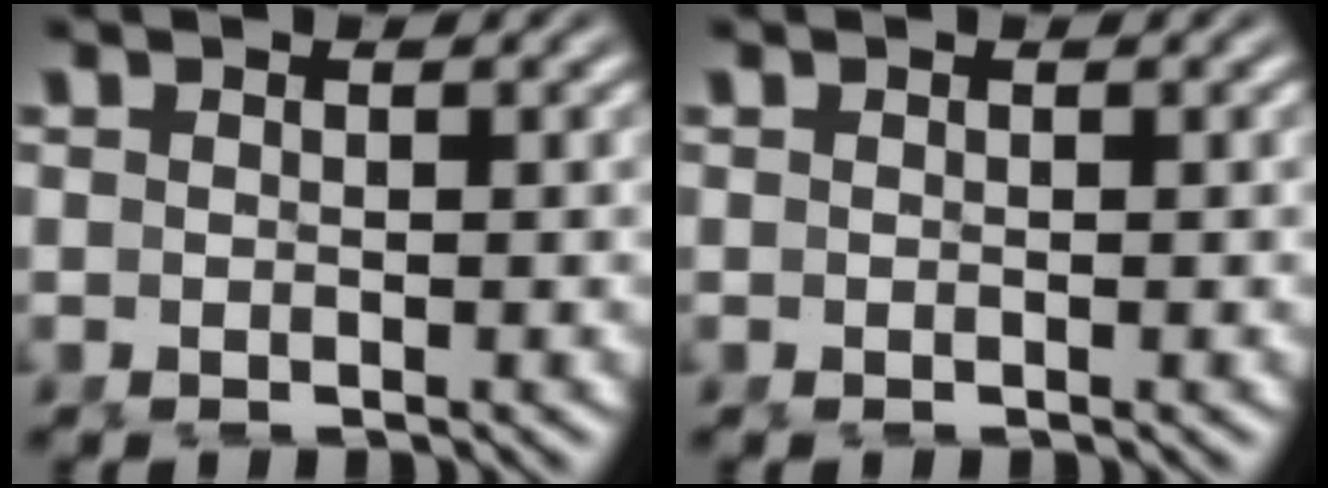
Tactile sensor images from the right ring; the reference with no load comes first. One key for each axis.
{"total": 0.0}